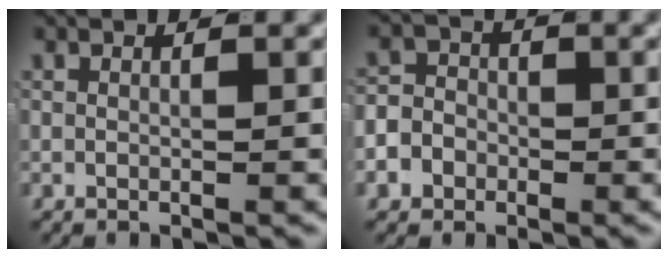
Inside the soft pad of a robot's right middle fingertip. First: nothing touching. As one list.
[{"total": 5.6, "force": [-1.5, 5.1, 1.8], "torque": [-0.029, -0.005, -0.036]}]